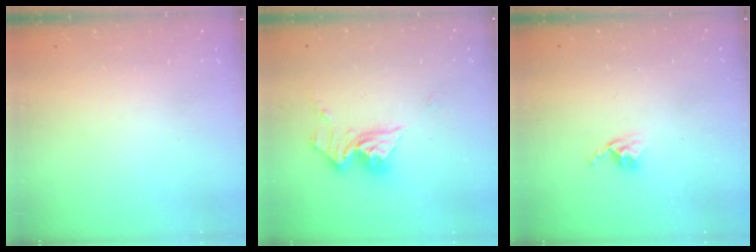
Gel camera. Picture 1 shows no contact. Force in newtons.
{"total": 12.3, "press": 12.3, "slide": 1.4}
{"total": 3.9, "press": 3.9, "slide": 0.2}